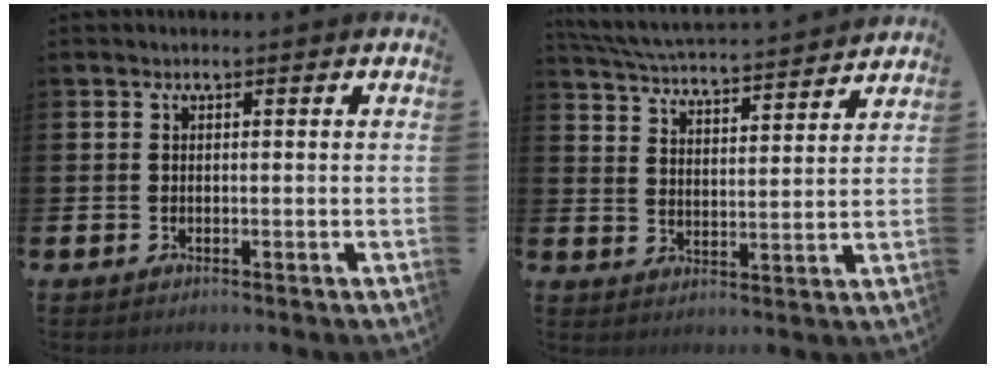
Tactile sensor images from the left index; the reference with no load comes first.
{"total": 5.4, "force": [5.3, 0.1, 0.8], "torque": [-0.042, -0.043, 0.091]}